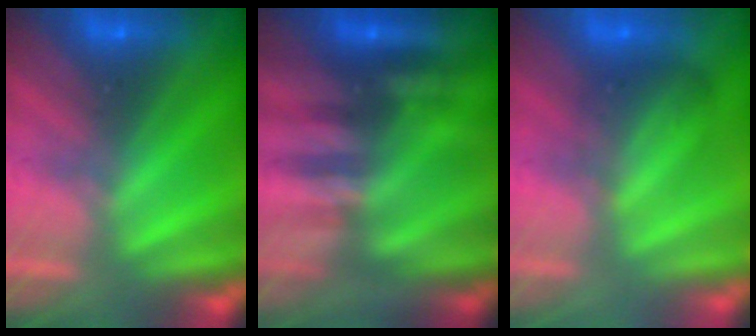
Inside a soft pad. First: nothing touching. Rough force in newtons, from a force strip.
{"total": 2.4}
{"total": 1.8}